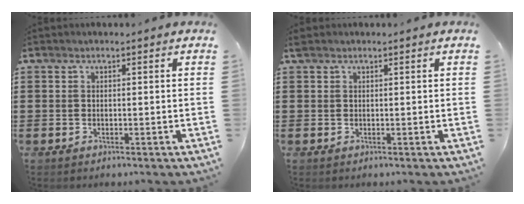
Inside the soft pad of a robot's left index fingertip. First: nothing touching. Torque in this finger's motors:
{"motor_torque": [0.57, -0.51, 0.00, 0.03]}